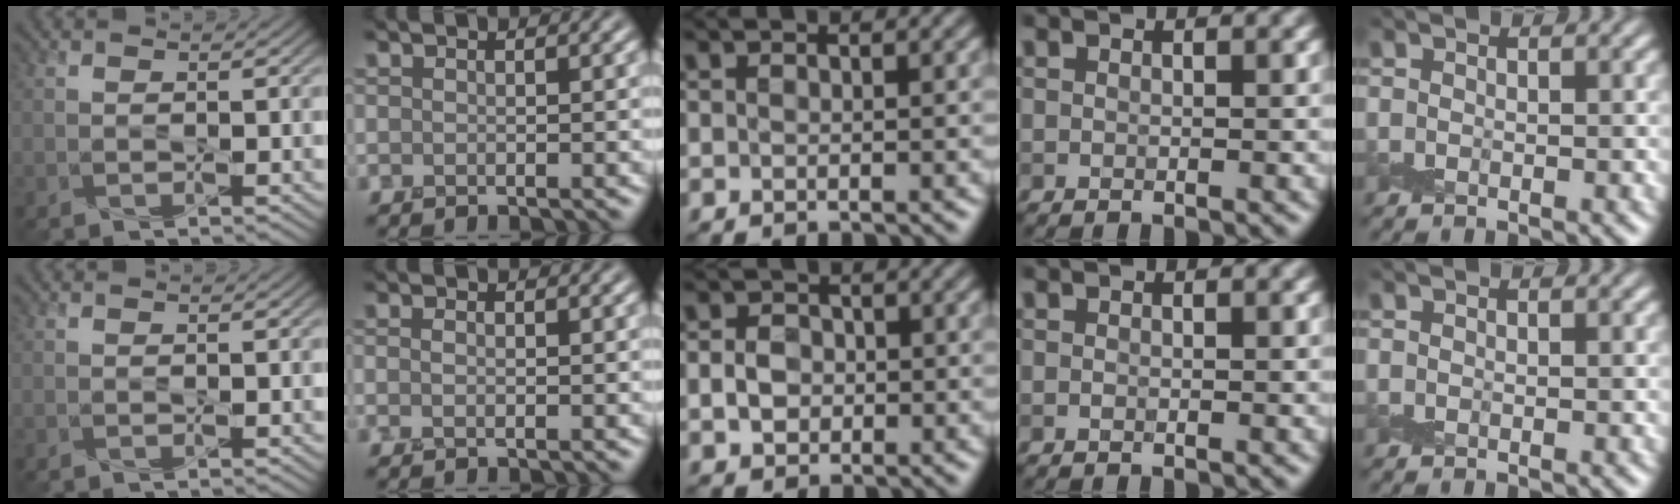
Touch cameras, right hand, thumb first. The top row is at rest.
{"index": {"total": 1.1, "force": [-0.3, 0.4, 0.9], "torque": [-0.022, -0.002, -0.010]}, "middle": {"total": 2.1, "force": [-0.4, 1.7, 1.1], "torque": [-0.020, 0.001, -0.011]}}